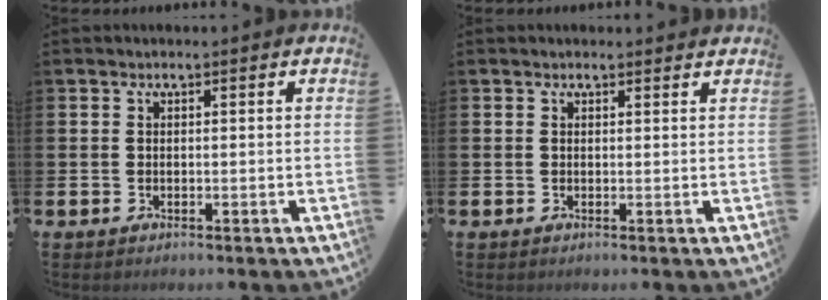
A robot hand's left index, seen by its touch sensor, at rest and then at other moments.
{"total": 0.8, "force": [0.7, 0.3, 0.2], "torque": [0.005, 0.000, 0.011]}